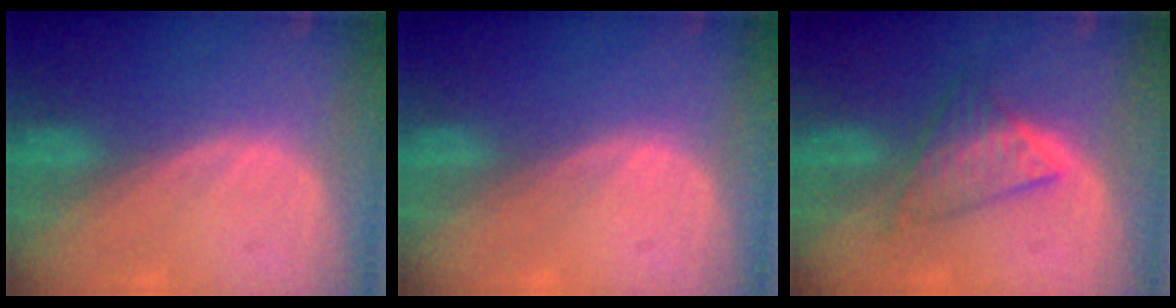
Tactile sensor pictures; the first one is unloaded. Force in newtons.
{"total": 0.0}
{"total": 5.8, "press": 5.8, "slide": 0.7}